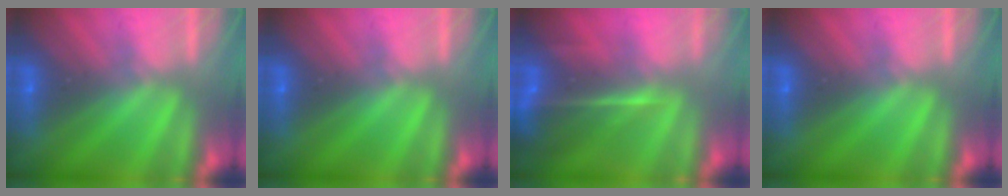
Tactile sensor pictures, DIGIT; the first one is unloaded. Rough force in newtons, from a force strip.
{"total": 0.0}
{"total": 8.1}
{"total": 0.0}